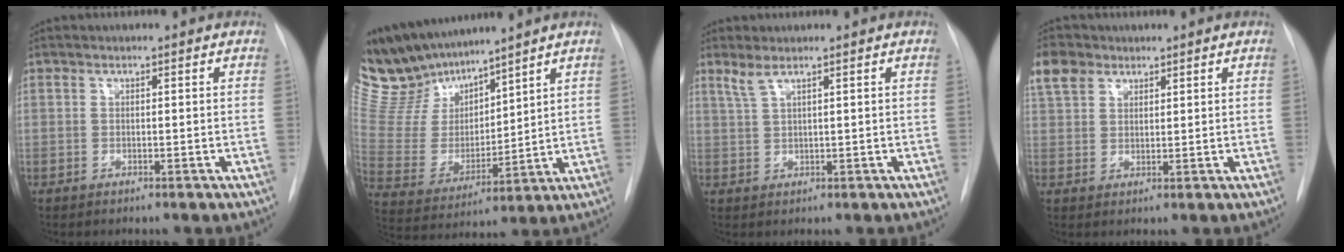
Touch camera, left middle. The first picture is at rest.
{"total": 14.2, "force": [13.1, 3.9, 4.1], "torque": [-0.098, 0.003, 0.272]}
{"total": 2.3, "force": [1.7, 0.1, 1.6], "torque": [-0.045, 0.010, 0.040]}
{"total": 5.1, "force": [3.3, 3.4, 1.9], "torque": [-0.046, 0.016, 0.070]}